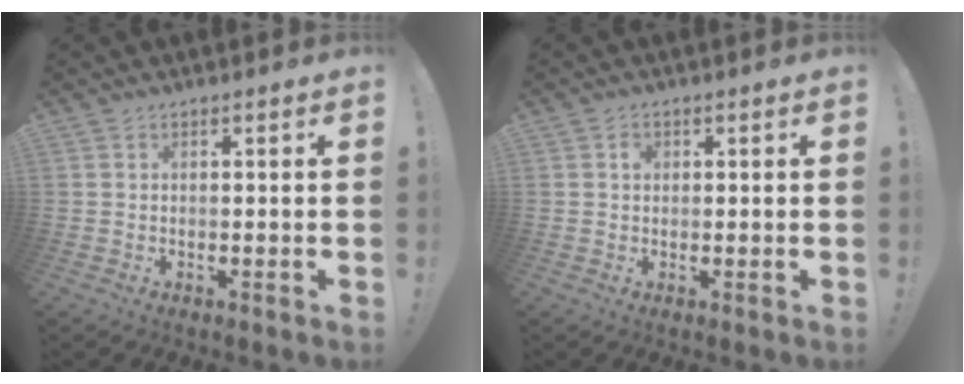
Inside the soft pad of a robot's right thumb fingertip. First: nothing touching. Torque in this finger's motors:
{"motor_torque": [0.23, 0.60, 0.50, -0.04, -0.02]}